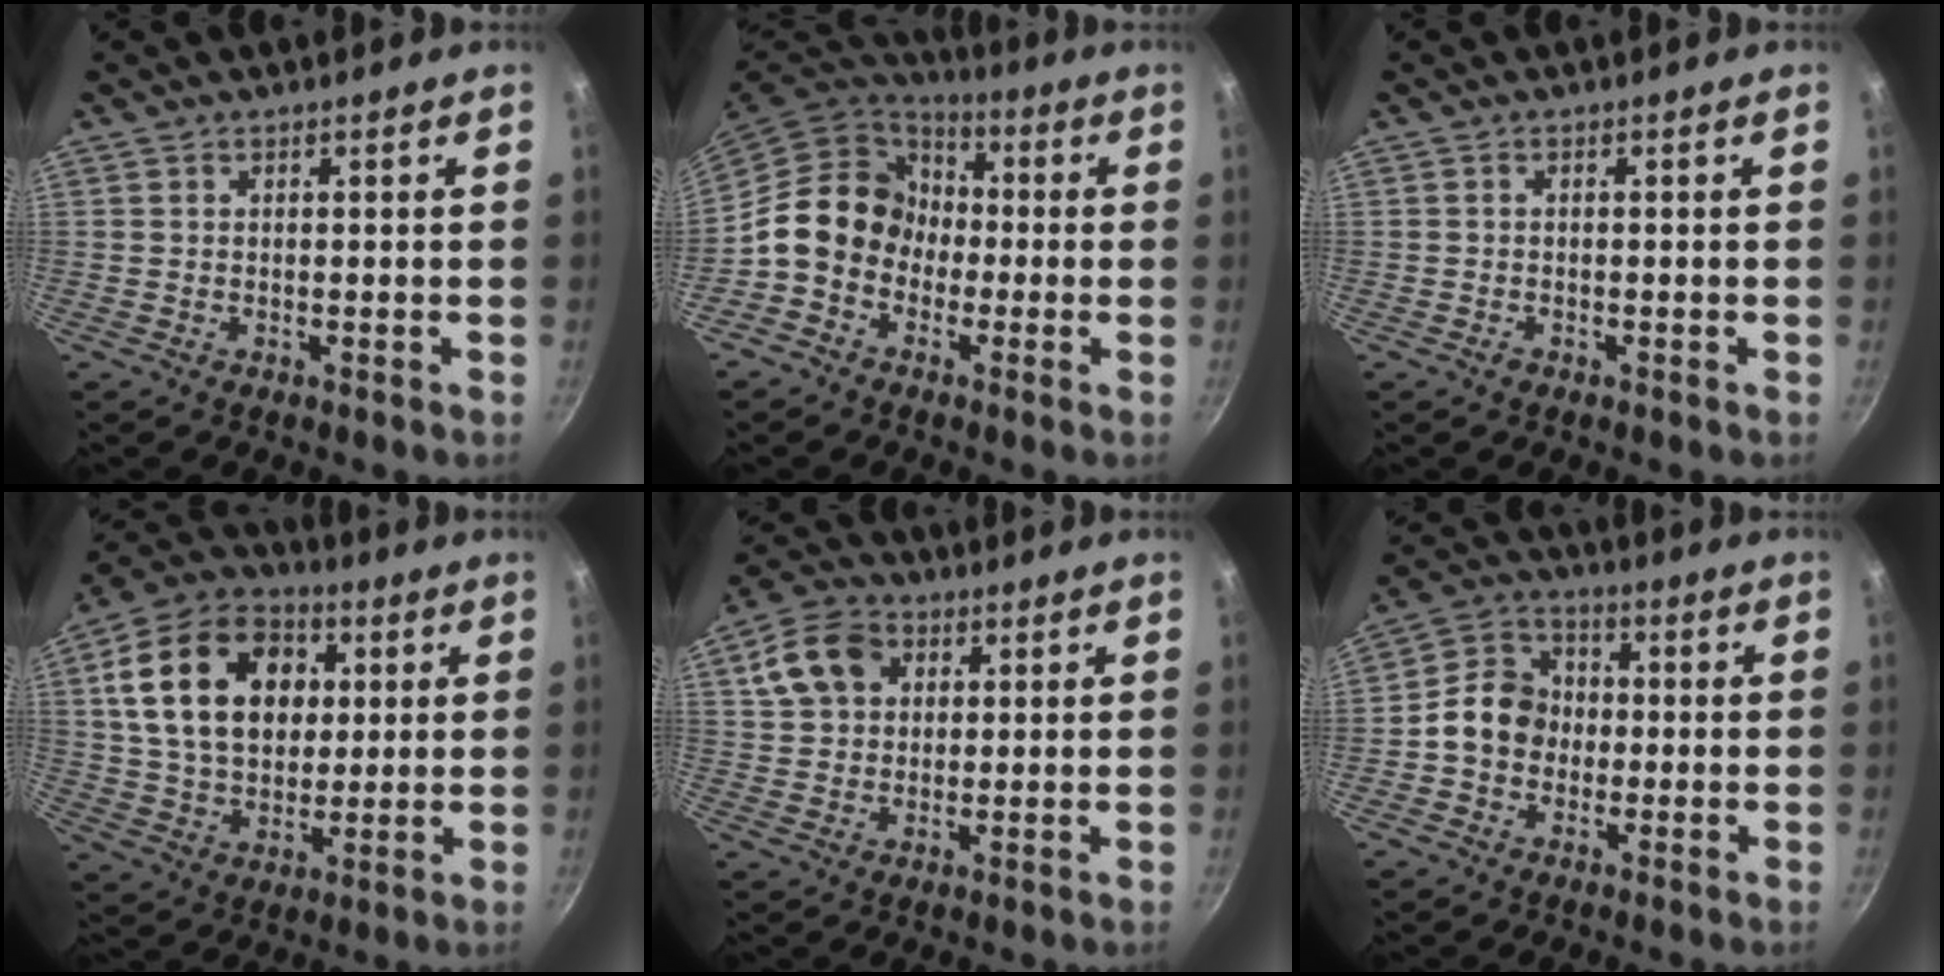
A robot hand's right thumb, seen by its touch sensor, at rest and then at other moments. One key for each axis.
{"total": 13.3, "fx": -1.7, "fy": 11.3, "fz": 6.7, "tx": -0.071, "ty": 0.043, "tz": -0.051}
{"total": 0.9, "fx": -0.6, "fy": 0.6, "fz": 0.4, "tx": -0.007, "ty": 0.003, "tz": -0.012}
{"total": 20.7, "fx": 4.7, "fy": 14.9, "fz": 13.6, "tx": -0.213, "ty": 0.010, "tz": 0.076}
{"total": 10.0, "fx": 3.3, "fy": 7.8, "fz": 5.3, "tx": -0.079, "ty": 0.010, "tz": 0.050}
{"total": 9.8, "fx": -1.0, "fy": 8.3, "fz": 5.0, "tx": -0.054, "ty": 0.026, "tz": -0.038}